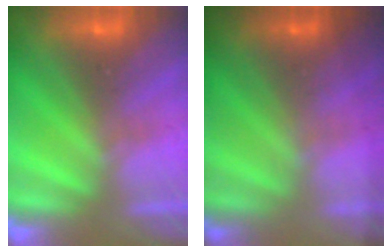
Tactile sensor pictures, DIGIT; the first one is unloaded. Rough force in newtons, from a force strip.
{"total": 1.9}